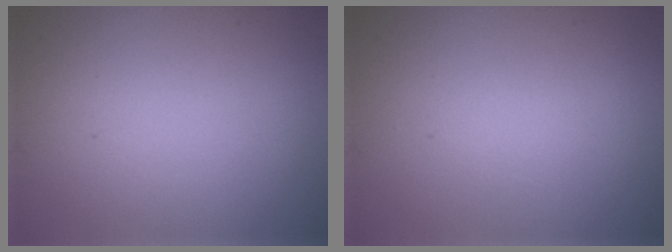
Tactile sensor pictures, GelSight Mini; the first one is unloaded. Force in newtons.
{"total": 0.5, "press": 0.5, "slide": 0.0}